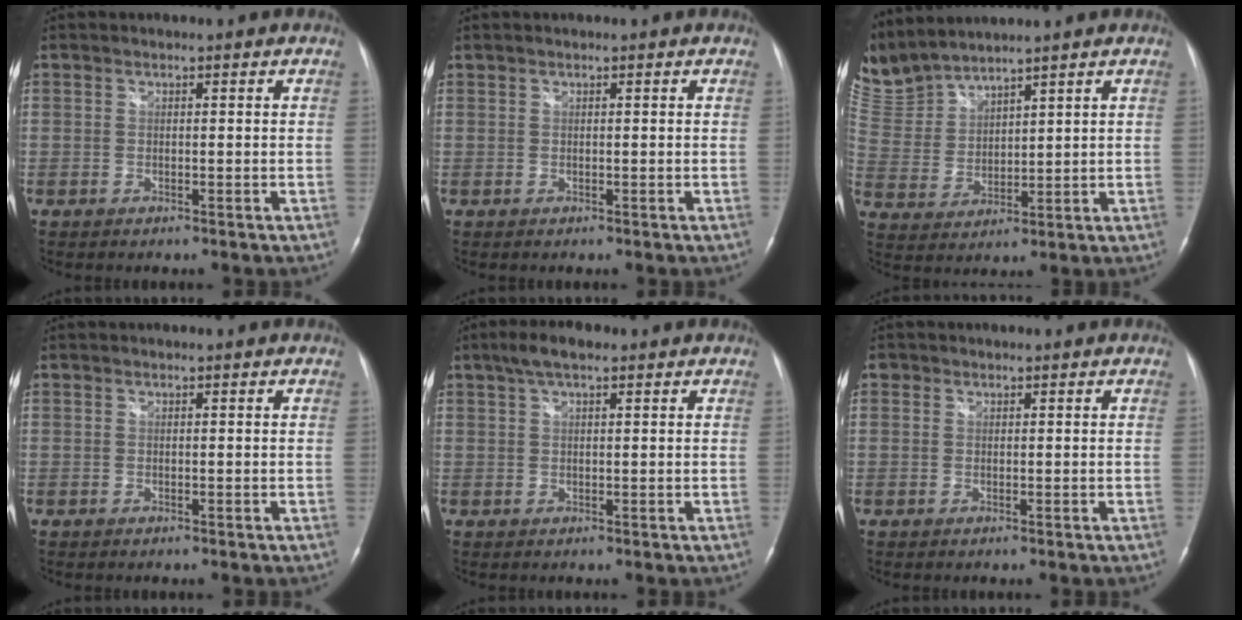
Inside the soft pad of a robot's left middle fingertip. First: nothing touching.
{"total": 0.0}
{"total": 9.6, "force": [9.5, 0.7, 1.5], "torque": [-0.065, 0.014, 0.214]}
{"total": 0.0}
{"total": 4.4, "force": [2.9, 1.2, 3.1], "torque": [-0.066, 0.019, 0.050]}
{"total": 0.6, "force": [0.3, 0.5, 0.1], "torque": [0.002, 0.000, 0.002]}